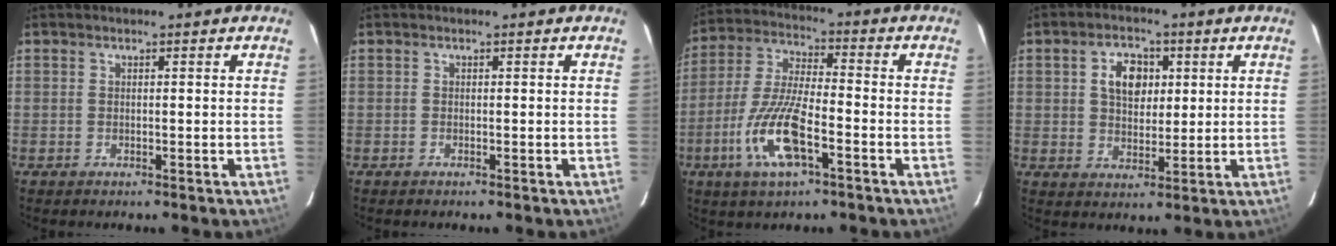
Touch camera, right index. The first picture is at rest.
{"total": 0.0}
{"total": 13.5, "force": [-5.7, 3.8, 11.6], "torque": [-0.251, -0.009, -0.112]}
{"total": 6.9, "force": [1.9, 4.8, 4.7], "torque": [-0.077, 0.016, 0.037]}